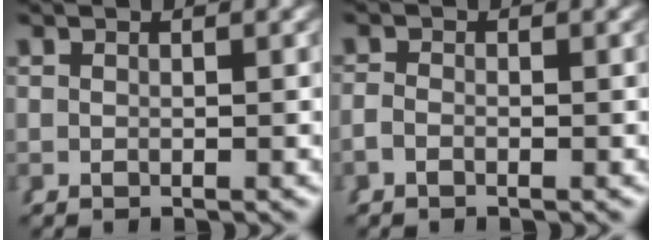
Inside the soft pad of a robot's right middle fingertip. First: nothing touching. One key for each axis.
{"total": 0.8, "fx": -0.7, "fy": -0.1, "fz": 0.3, "tx": -0.010, "ty": -0.002, "tz": -0.014}